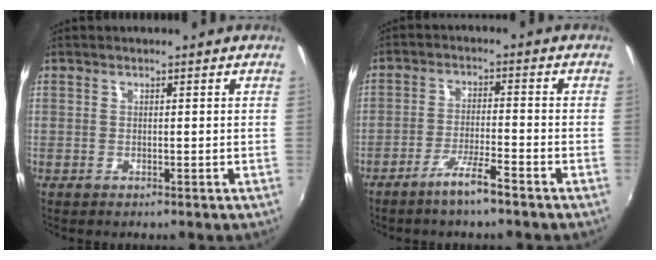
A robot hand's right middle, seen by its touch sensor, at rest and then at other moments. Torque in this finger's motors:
{"motor_torque": [1.04, -1.10, 0.11, 0.07]}